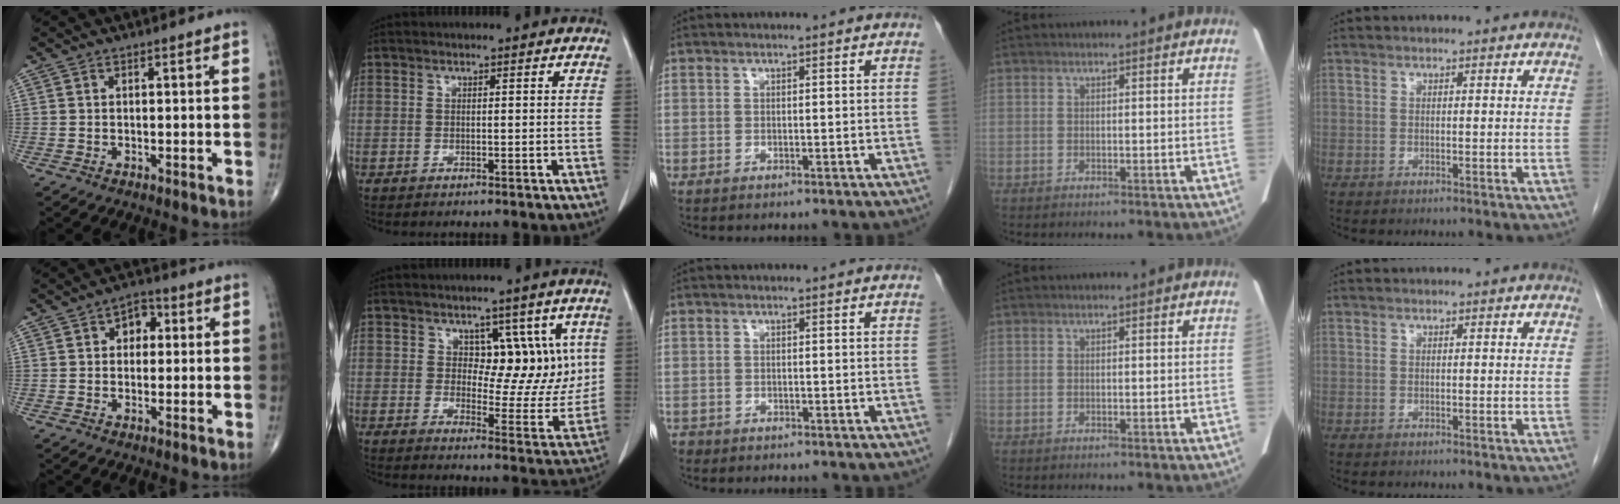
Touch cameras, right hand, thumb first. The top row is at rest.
{"thumb": {"total": 4.5, "force": [0.9, 3.4, 2.9], "torque": [-0.014, 0.008, 0.005]}, "index": {"total": 7.8, "force": [3.2, 4.2, 5.7], "torque": [-0.059, 0.000, 0.052]}, "middle": {"total": 0.7, "force": [-0.5, 0.4, 0.0], "torque": [-0.004, 0.001, -0.009]}}